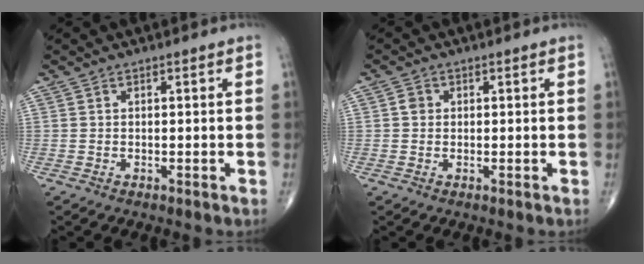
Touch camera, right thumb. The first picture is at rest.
{"total": 1.5, "force": [0.2, 1.4, 0.6], "torque": [-0.007, 0.002, 0.001]}